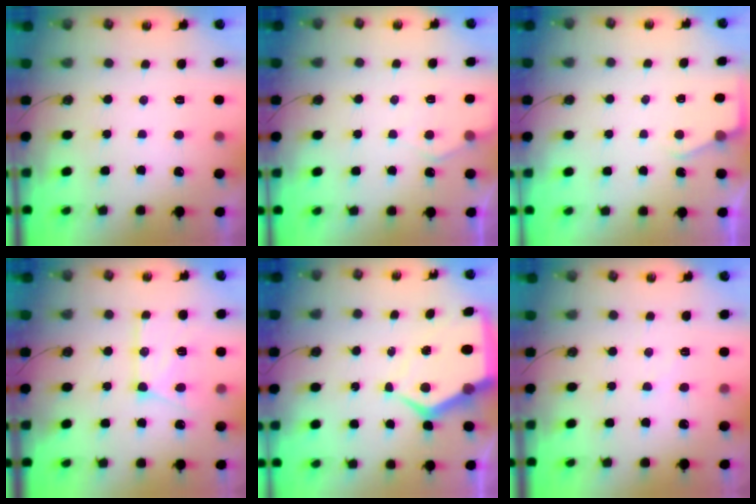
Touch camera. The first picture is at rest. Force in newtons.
{"total": 4.4, "press": 4.3, "slide": 0.5}
{"total": 3.2, "press": 3.1, "slide": 0.5}
{"total": 14.3, "press": 14.3, "slide": 1.5}
{"total": 11.4, "press": 11.3, "slide": 1.3}
{"total": 4.5, "press": 4.4, "slide": 0.8}